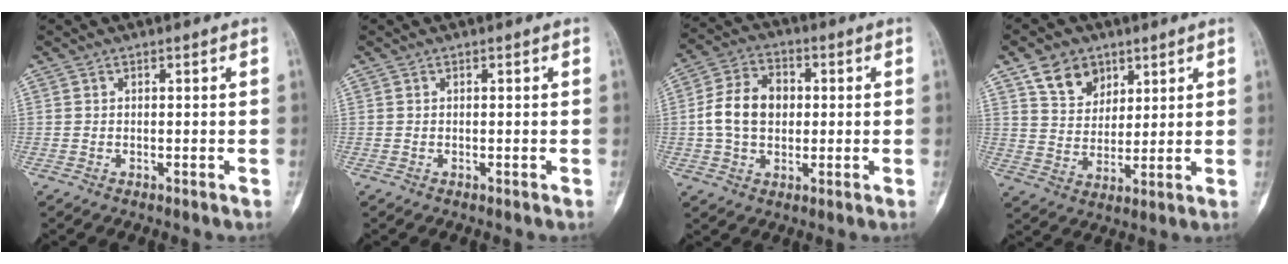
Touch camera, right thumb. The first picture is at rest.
{"total": 0.0}
{"total": 10.6, "force": [0.2, 7.8, 7.2], "torque": [-0.114, 0.018, -0.003]}
{"total": 8.7, "force": [5.0, 6.2, 3.4], "torque": [-0.034, -0.029, 0.094]}